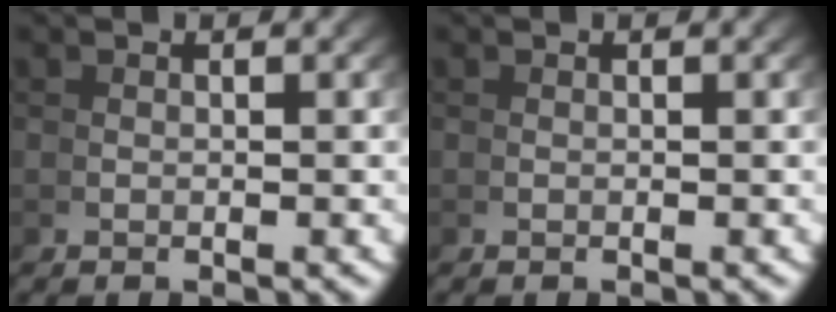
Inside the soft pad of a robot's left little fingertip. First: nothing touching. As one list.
[{"total": 0.0}]